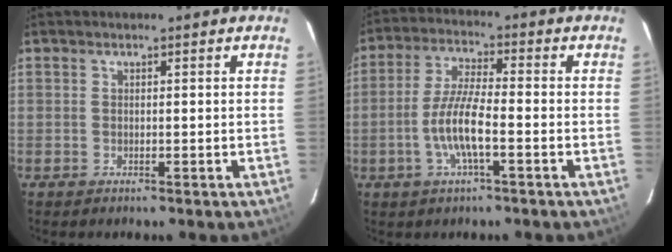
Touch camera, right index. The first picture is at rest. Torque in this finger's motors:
{"motor_torque": [1.50, -0.54, 0.62, 0.17]}